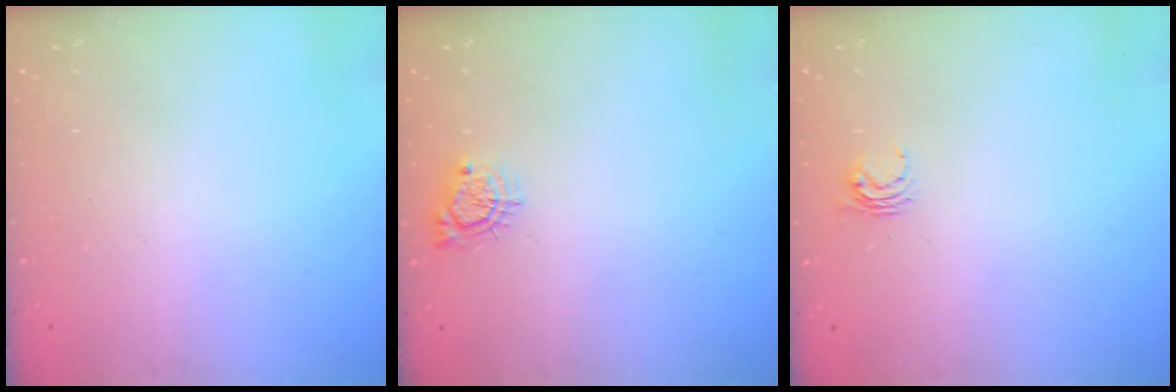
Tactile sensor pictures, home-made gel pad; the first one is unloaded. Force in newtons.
{"total": 5.9, "press": 5.9, "slide": 0.4}
{"total": 3.7, "press": 3.6, "slide": 0.3}